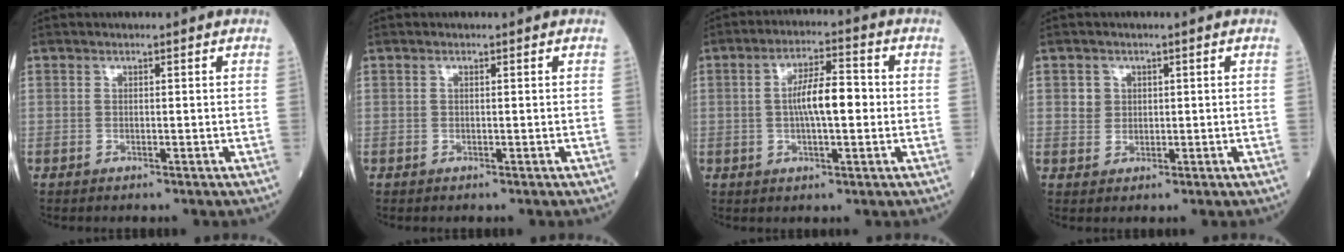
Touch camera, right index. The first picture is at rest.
{"total": 0.0}
{"total": 7.4, "force": [0.0, 1.8, 7.2], "torque": [-0.132, 0.013, -0.003]}
{"total": 2.3, "force": [0.6, 2.1, 0.4], "torque": [-0.003, 0.002, 0.010]}